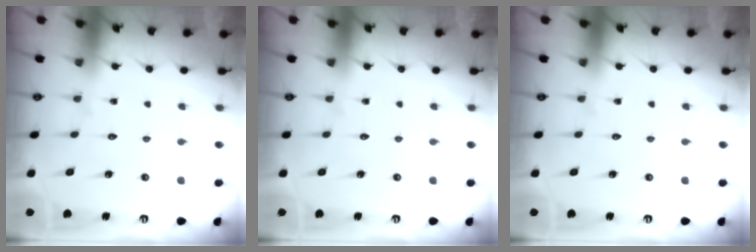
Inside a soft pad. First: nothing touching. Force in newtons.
{"total": 0.0}
{"total": 0.0}